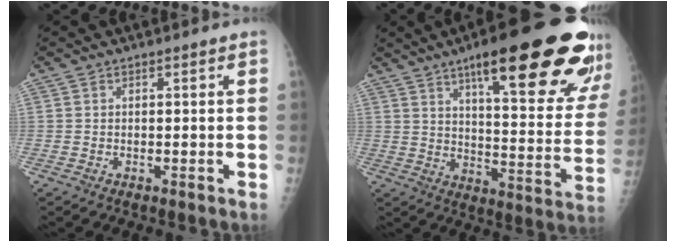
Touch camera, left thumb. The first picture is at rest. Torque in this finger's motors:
{"motor_torque": [3.29, 1.72, 1.71, -1.06, 0.30]}